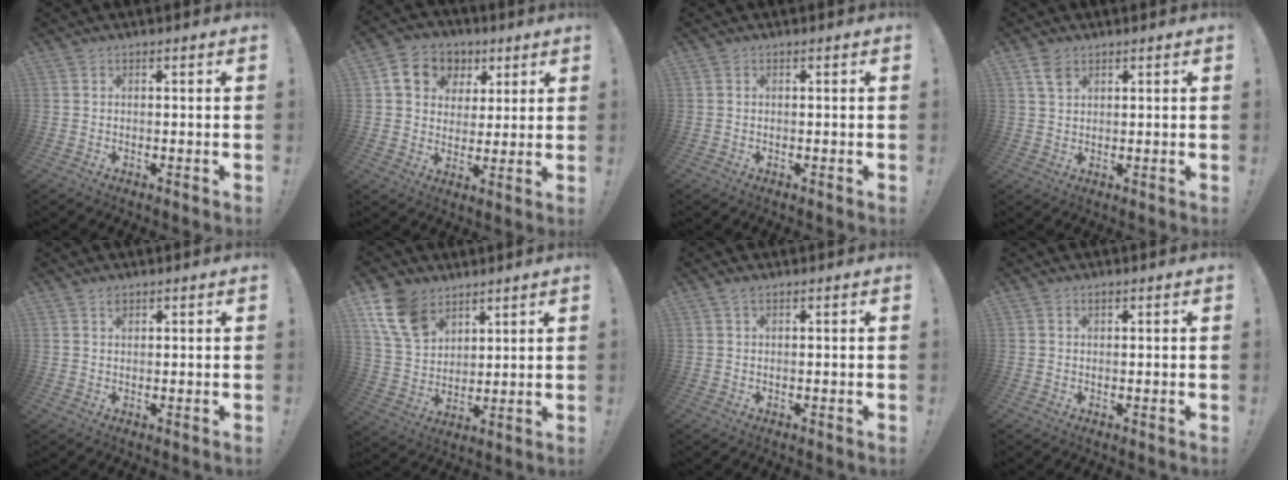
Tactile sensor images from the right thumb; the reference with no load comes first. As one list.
[{"total": 12.1, "force": [5.1, 9.9, 4.9], "torque": [-0.065, -0.018, 0.102]}, {"total": 0.0}, {"total": 3.8, "force": [2.3, 2.1, 2.1], "torque": [-0.033, -0.007, 0.043]}, {"total": 1.4, "force": [1.1, 0.8, 0.5], "torque": [0.008, -0.010, 0.016]}, {"total": 14.0, "force": [8.5, 9.1, 6.4], "torque": [-0.128, -0.034, 0.171]}, {"total": 1.3, "force": [0.8, 0.3, 0.9], "torque": [-0.017, 0.000, 0.014]}, {"total": 0.8, "force": [0.6, 0.4, 0.5], "torque": [-0.005, -0.002, 0.010]}]